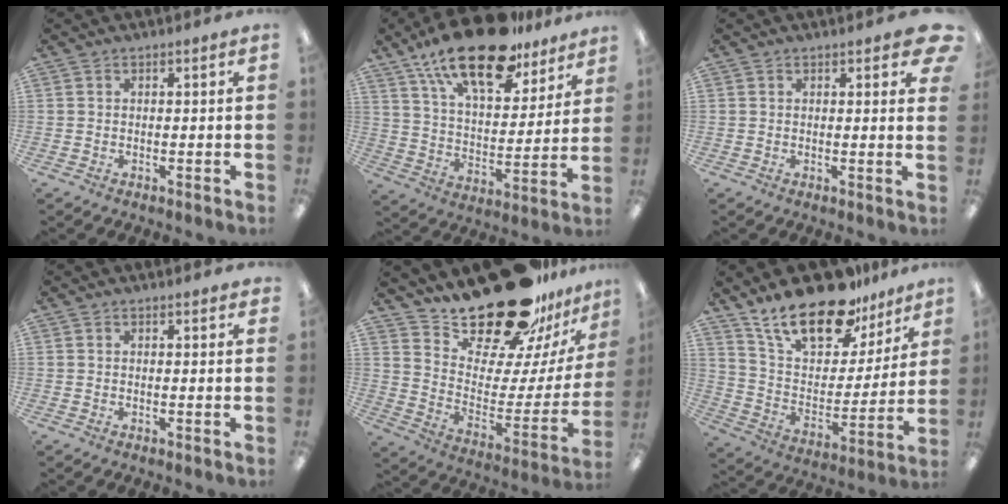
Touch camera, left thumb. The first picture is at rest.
{"total": 21.8, "force": [15.3, 8.5, 13.0], "torque": [-0.221, -0.083, 0.265]}
{"total": 3.9, "force": [2.2, 1.7, 2.8], "torque": [-0.027, -0.008, 0.033]}
{"total": 0.5, "force": [0.5, 0.1, 0.0], "torque": [0.006, -0.003, 0.008]}
{"total": 25.4, "force": [20.9, 9.2, 11.2], "torque": [-0.169, -0.148, 0.367]}
{"total": 21.4, "force": [16.2, 8.8, 10.8], "torque": [-0.194, -0.102, 0.286]}